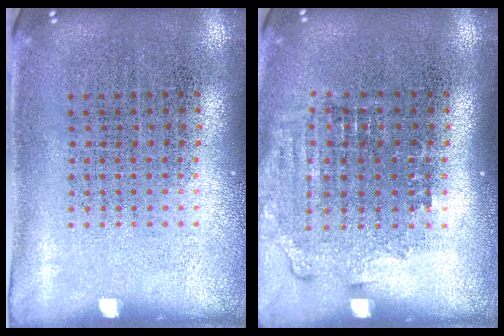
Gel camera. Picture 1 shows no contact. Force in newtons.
{"total": 1.4, "press": 1.2, "slide": 0.6}